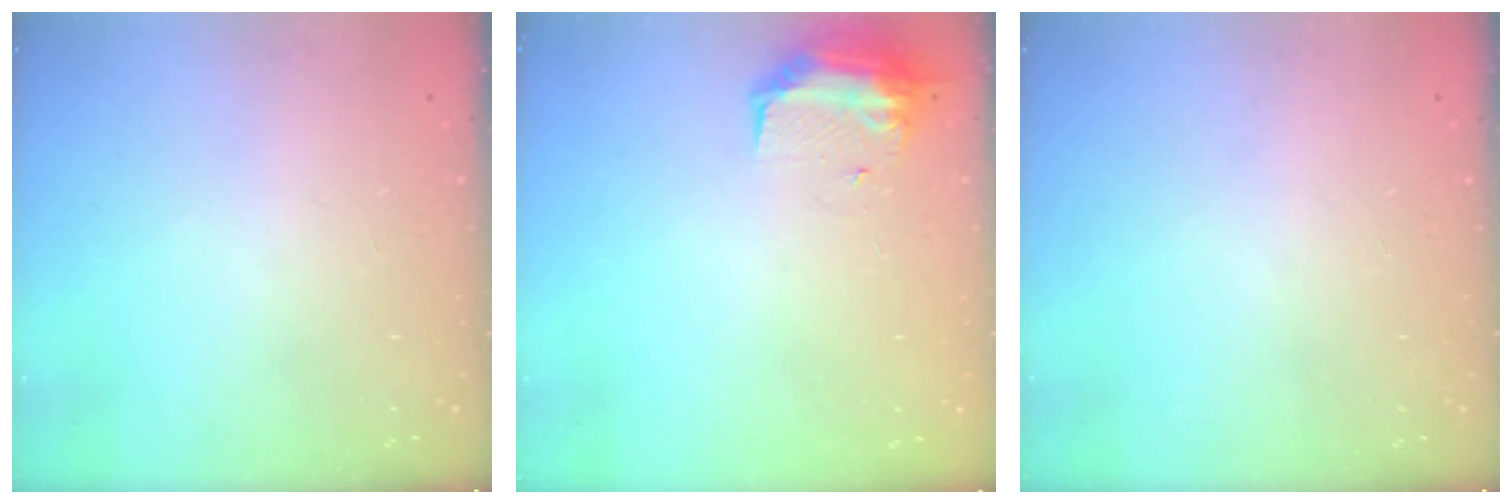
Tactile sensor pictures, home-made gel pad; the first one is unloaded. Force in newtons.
{"total": 8.6, "press": 8.6, "slide": 0.6}
{"total": 0.0}